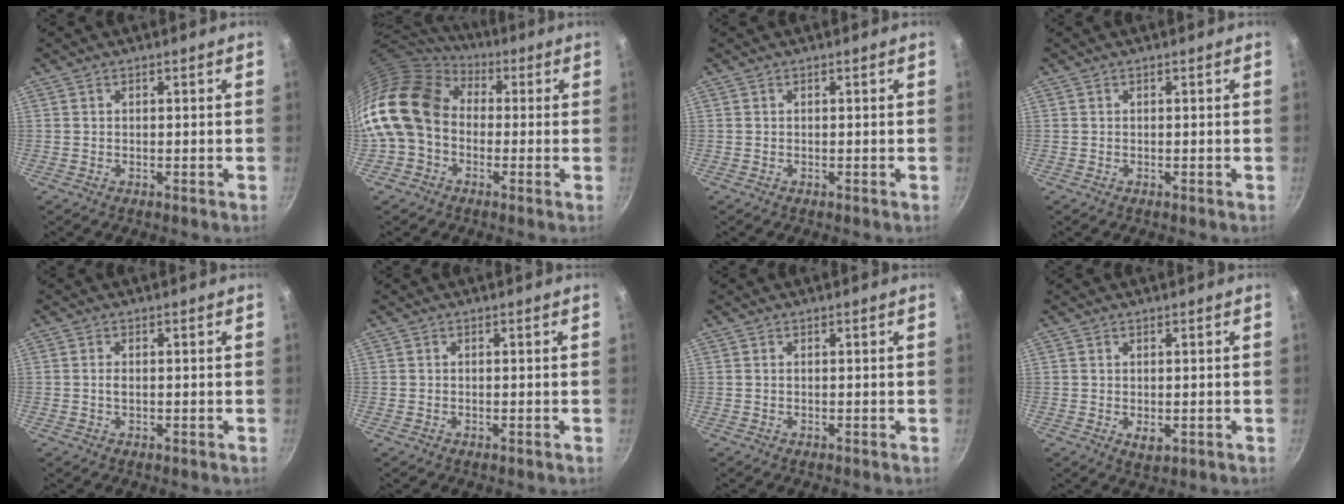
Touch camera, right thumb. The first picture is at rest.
{"total": 16.8, "force": [0.1, 13.0, 10.5], "torque": [-0.188, 0.036, -0.017]}
{"total": 0.0}
{"total": 0.0}
{"total": 1.8, "force": [0.0, 1.0, 1.5], "torque": [-0.030, 0.002, -0.001]}
{"total": 0.0}
{"total": 0.0}
{"total": 2.3, "force": [-0.2, 1.4, 1.8], "torque": [-0.028, -0.008, -0.001]}